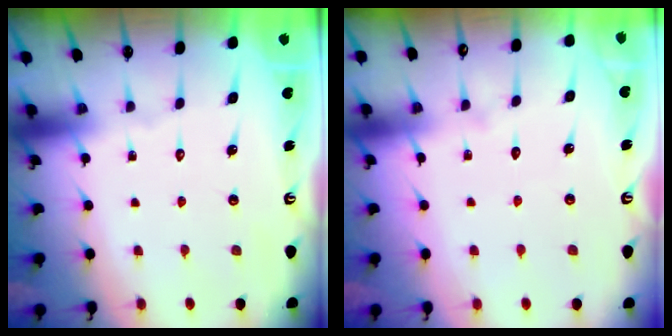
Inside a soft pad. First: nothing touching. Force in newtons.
{"total": 2.6, "press": 2.6, "slide": 0.3}